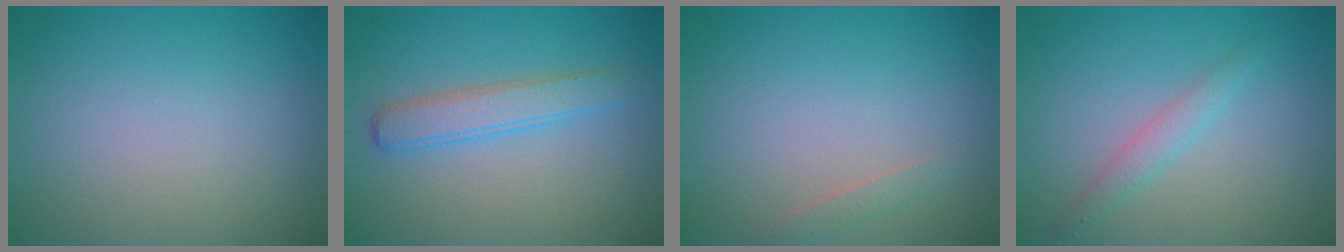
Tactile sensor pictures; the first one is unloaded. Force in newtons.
{"total": 2.9, "press": 2.9, "slide": 0.1}
{"total": 0.9, "press": 0.9, "slide": 0.0}
{"total": 1.6, "press": 1.6, "slide": 0.1}